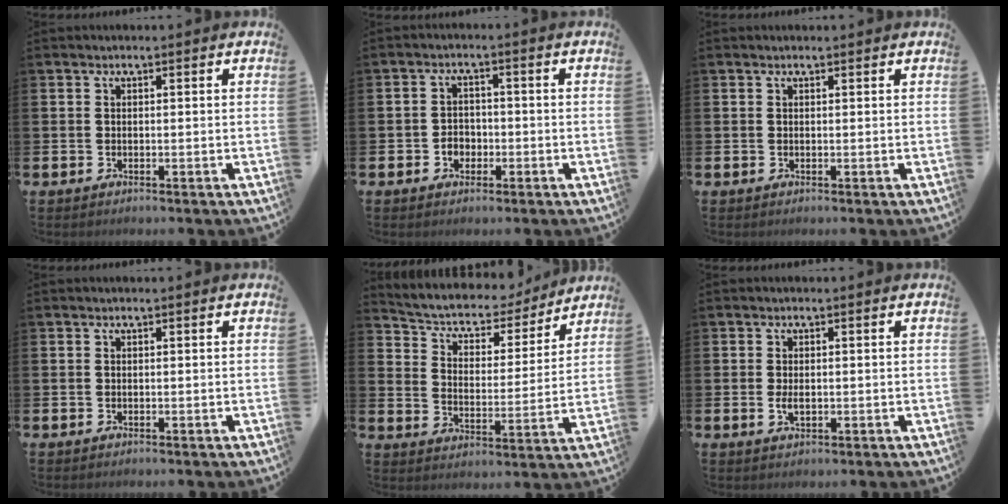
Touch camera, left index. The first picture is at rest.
{"total": 2.6, "force": [-1.0, 2.1, 1.0], "torque": [-0.010, -0.001, -0.025]}
{"total": 0.0}
{"total": 0.0}
{"total": 6.1, "force": [5.4, 2.4, 1.3], "torque": [-0.050, -0.044, 0.088]}
{"total": 1.8, "force": [-0.1, 0.9, 1.6], "torque": [-0.025, 0.002, -0.004]}